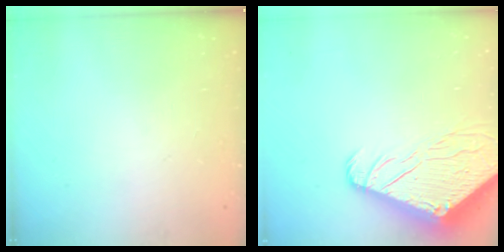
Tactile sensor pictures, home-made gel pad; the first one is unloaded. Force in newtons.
{"total": 10.5, "press": 10.4, "slide": 1.2}